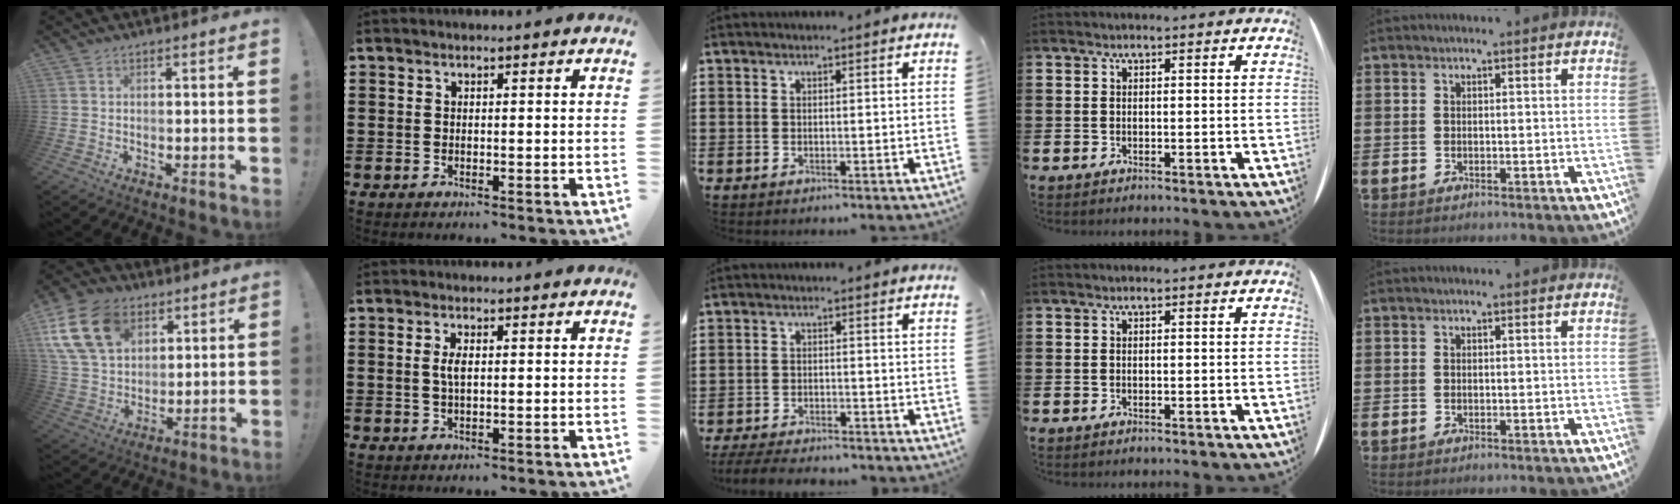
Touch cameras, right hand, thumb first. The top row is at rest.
{"thumb": {"total": 18.0, "force": [8.2, 12.6, 9.9], "torque": [-0.201, -0.033, 0.156]}, "index": {"total": 2.5, "force": [0.3, 0.9, 2.3], "torque": [-0.047, 0.004, 0.003]}, "middle": {"total": 3.4, "force": [-3.4, 0.5, 0.6], "torque": [-0.018, 0.001, -0.073]}}